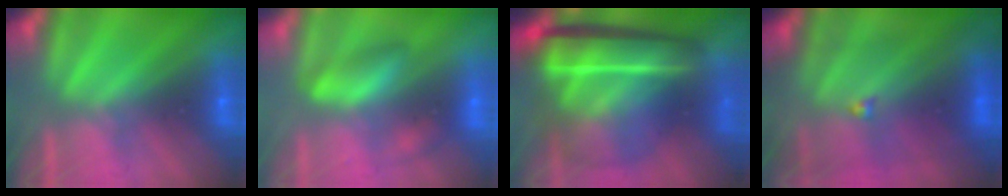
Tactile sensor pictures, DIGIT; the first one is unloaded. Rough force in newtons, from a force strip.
{"total": 2.7}
{"total": 7.6}
{"total": 7.5}